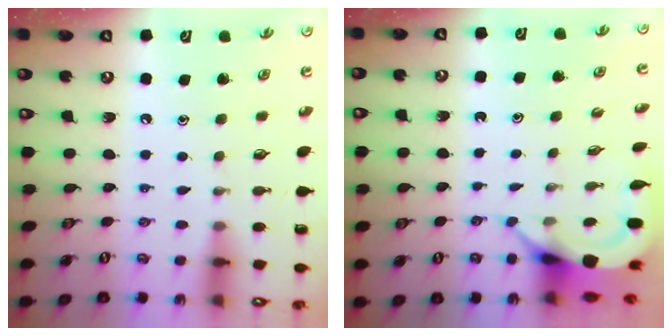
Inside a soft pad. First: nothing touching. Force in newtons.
{"total": 4.0, "press": 4.0, "slide": 0.2}